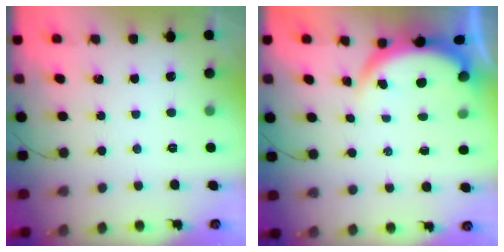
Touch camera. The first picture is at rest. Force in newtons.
{"total": 4.0, "press": 4.0, "slide": 0.2}